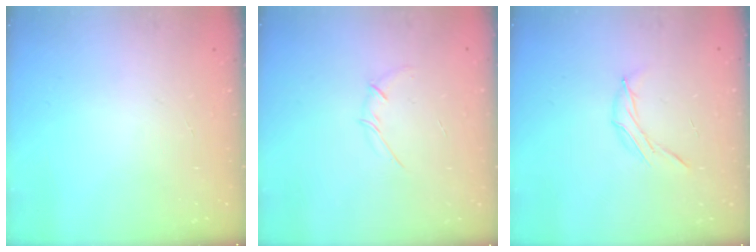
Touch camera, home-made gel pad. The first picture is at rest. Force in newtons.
{"total": 2.7, "press": 2.6, "slide": 0.6}
{"total": 7.2, "press": 7.1, "slide": 1.2}